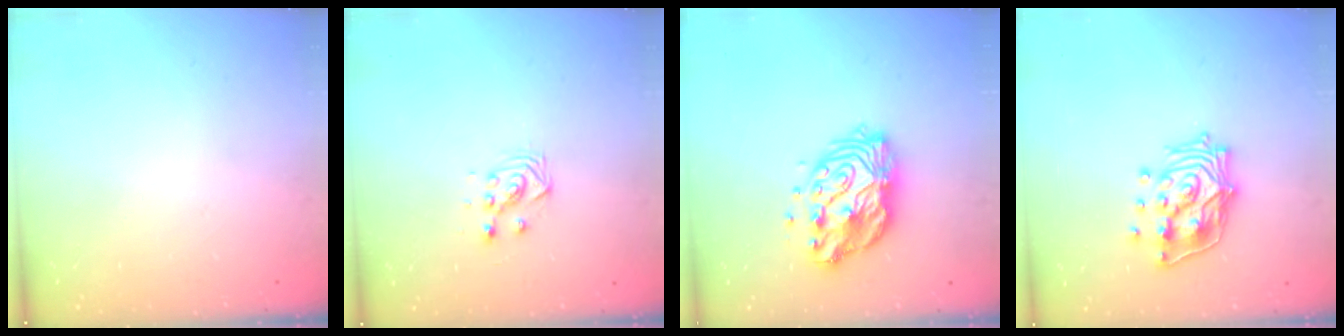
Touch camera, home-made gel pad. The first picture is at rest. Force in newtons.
{"total": 3.6, "press": 3.6, "slide": 0.4}
{"total": 13.4, "press": 13.4, "slide": 1.2}
{"total": 15.1, "press": 15.0, "slide": 2.0}